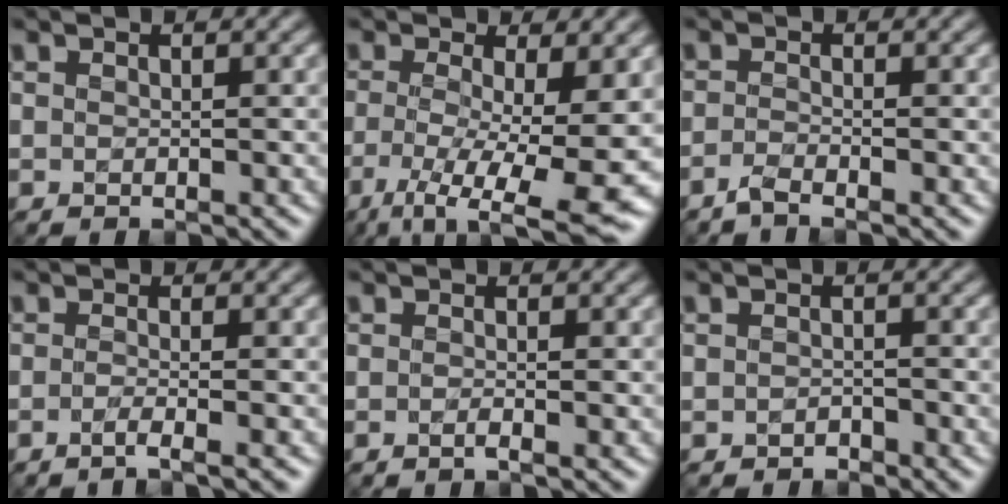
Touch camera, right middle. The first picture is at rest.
{"total": 8.9, "force": [-2.5, 2.6, 8.1], "torque": [-0.141, -0.022, -0.038]}
{"total": 1.5, "force": [-1.2, 0.2, 0.9], "torque": [-0.020, -0.004, -0.030]}
{"total": 2.2, "force": [-1.0, 0.6, 1.8], "torque": [-0.017, -0.005, -0.030]}
{"total": 0.8, "force": [-0.3, 0.1, 0.7], "torque": [-0.014, -0.006, -0.007]}
{"total": 0.8, "force": [-0.6, 0.4, 0.2], "torque": [-0.002, -0.001, -0.011]}